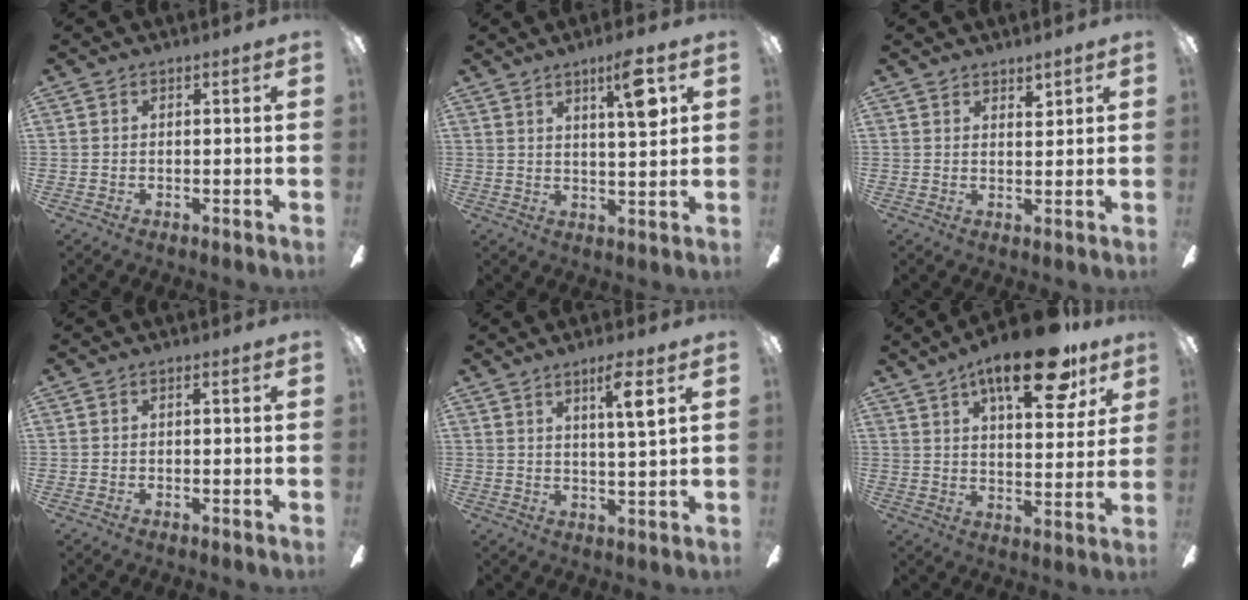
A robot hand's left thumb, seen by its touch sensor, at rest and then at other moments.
{"total": 9.0, "force": [4.4, 1.9, 7.6], "torque": [-0.108, -0.013, 0.062]}
{"total": 2.8, "force": [2.5, 1.0, 1.0], "torque": [-0.006, -0.013, 0.041]}
{"total": 1.0, "force": [-0.4, 0.5, 0.8], "torque": [-0.016, 0.006, -0.010]}
{"total": 6.0, "force": [3.3, 0.1, 5.0], "torque": [-0.081, -0.008, 0.046]}
{"total": 18.4, "force": [11.2, 6.7, 13.0], "torque": [-0.190, -0.045, 0.175]}